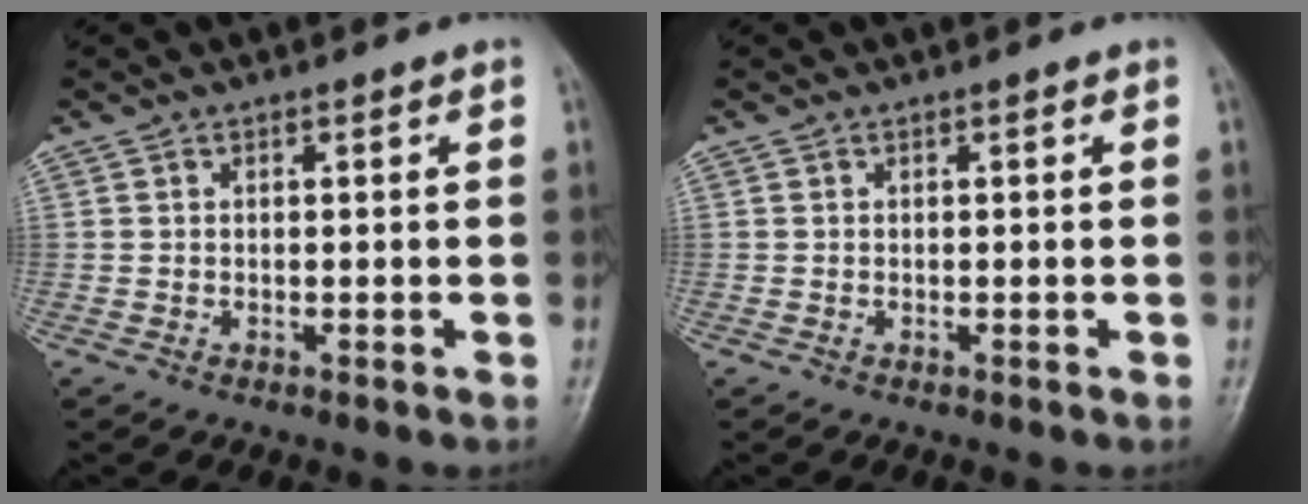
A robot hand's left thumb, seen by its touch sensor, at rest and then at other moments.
{"total": 0.0}